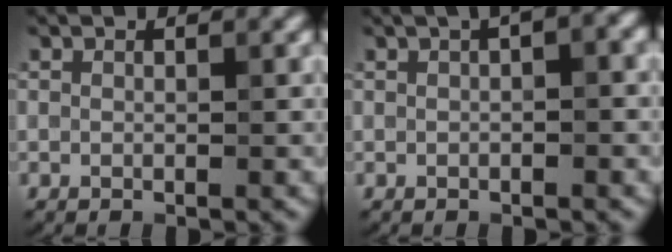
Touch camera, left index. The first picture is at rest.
{"total": 3.6, "force": [1.2, 0.8, 3.3], "torque": [-0.041, 0.016, 0.012]}